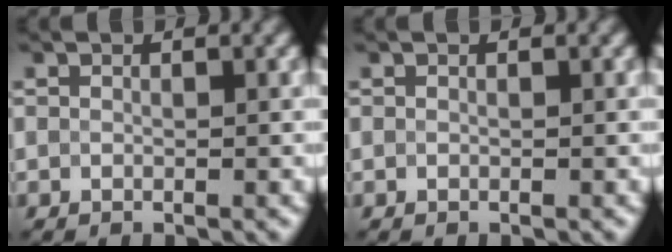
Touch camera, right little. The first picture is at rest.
{"total": 0.0}